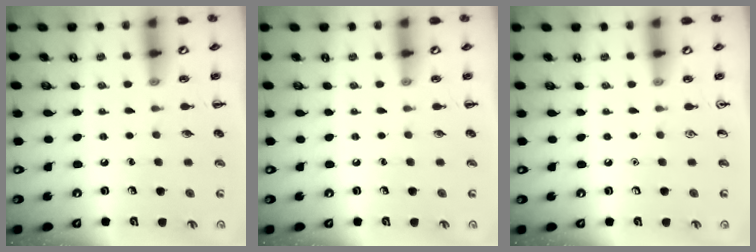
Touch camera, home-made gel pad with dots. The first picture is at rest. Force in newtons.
{"total": 0.0}
{"total": 0.0}